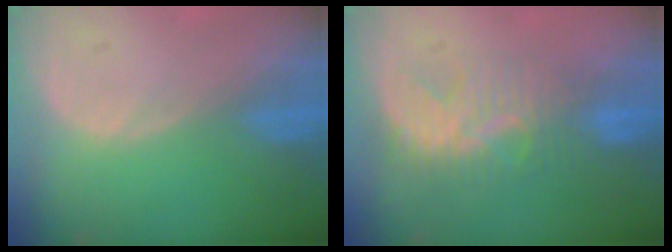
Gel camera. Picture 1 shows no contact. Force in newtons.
{"total": 7.7, "press": 7.3, "slide": 2.3}